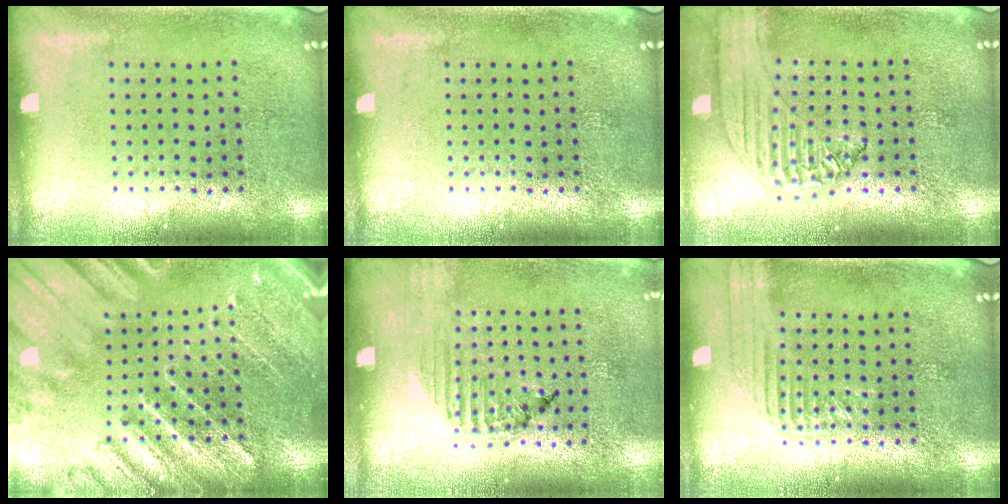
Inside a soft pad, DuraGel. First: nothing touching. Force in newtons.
{"total": 0.0}
{"total": 1.3, "press": 1.3, "slide": 0.1}
{"total": 3.1, "press": 3.0, "slide": 1.0}
{"total": 1.2, "press": 1.2, "slide": 0.2}
{"total": 1.7, "press": 1.6, "slide": 0.2}